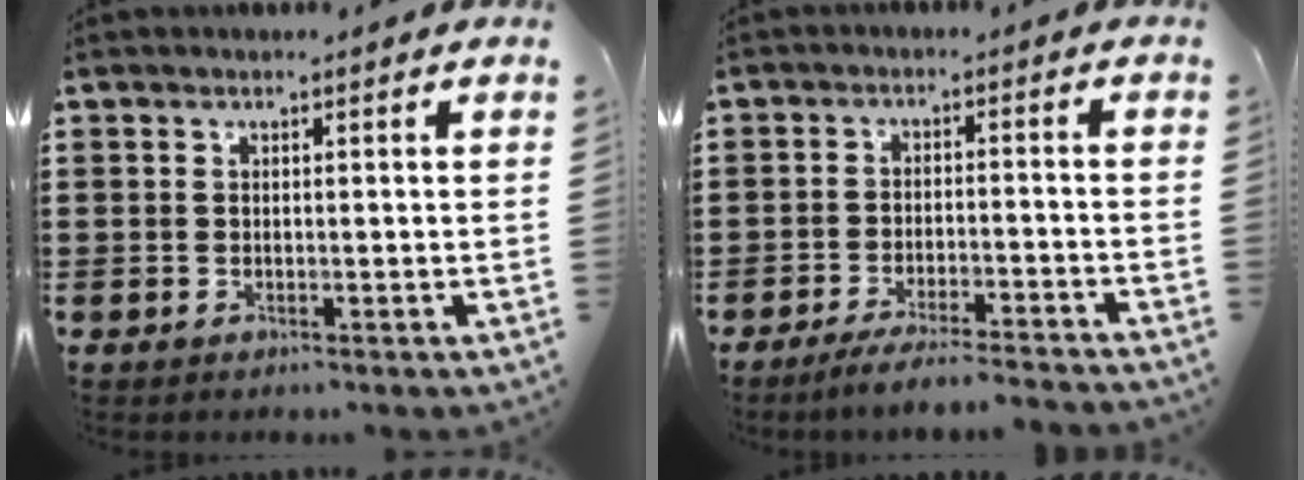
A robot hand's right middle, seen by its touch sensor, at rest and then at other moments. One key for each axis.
{"total": 4.1, "fx": -3.8, "fy": -0.1, "fz": 1.4, "tx": -0.023, "ty": -0.002, "tz": -0.074}